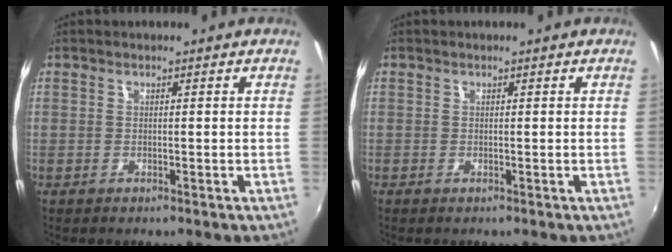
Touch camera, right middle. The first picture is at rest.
{"total": 0.0}